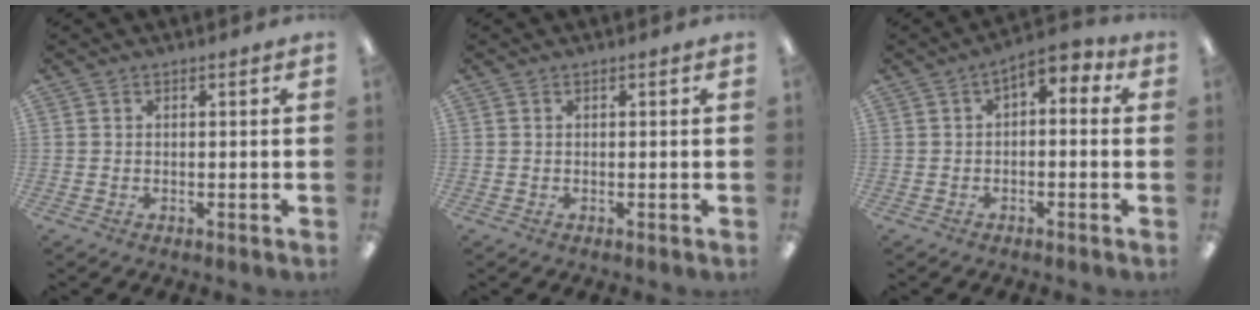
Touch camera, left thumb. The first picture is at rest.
{"total": 0.0}
{"total": 4.2, "force": [0.3, 2.5, 3.4], "torque": [-0.042, -0.003, -0.003]}